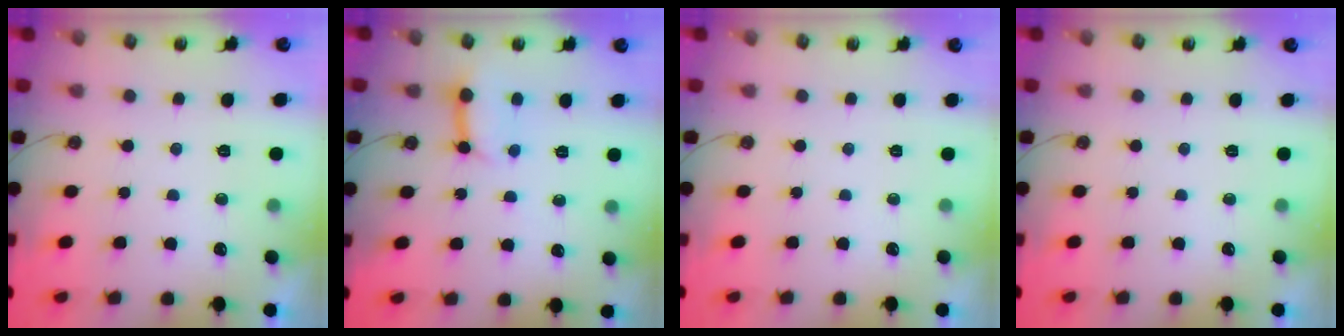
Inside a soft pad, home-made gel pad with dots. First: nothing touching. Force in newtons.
{"total": 9.9, "press": 9.9, "slide": 1.1}
{"total": 0.0}
{"total": 0.0}